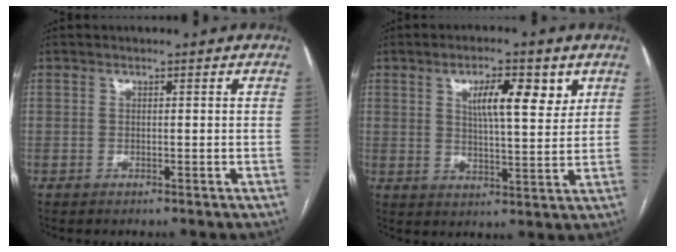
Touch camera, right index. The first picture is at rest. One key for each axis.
{"total": 8.2, "fx": 3.6, "fy": 2.2, "fz": 7.1, "tx": -0.115, "ty": 0.005, "tz": 0.058}